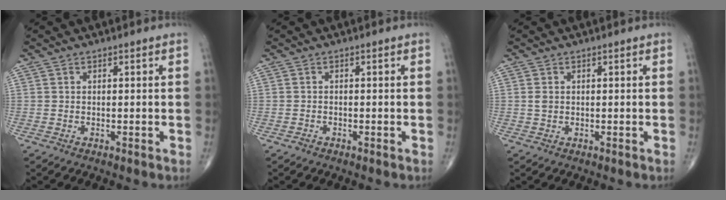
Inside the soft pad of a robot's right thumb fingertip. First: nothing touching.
{"total": 0.6, "force": [-0.5, 0.3, 0.1], "torque": [-0.003, 0.000, -0.013]}
{"total": 1.1, "force": [0.1, 0.8, 0.7], "torque": [-0.015, -0.001, 0.004]}